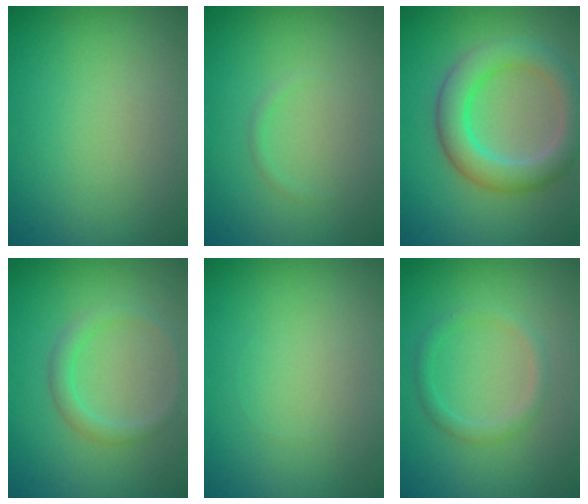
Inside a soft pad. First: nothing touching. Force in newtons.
{"total": 0.5, "press": 0.5, "slide": 0.0}
{"total": 5.4, "press": 5.4, "slide": 0.2}
{"total": 1.8, "press": 1.8, "slide": 0.0}
{"total": 0.0}
{"total": 1.6, "press": 1.6, "slide": 0.0}